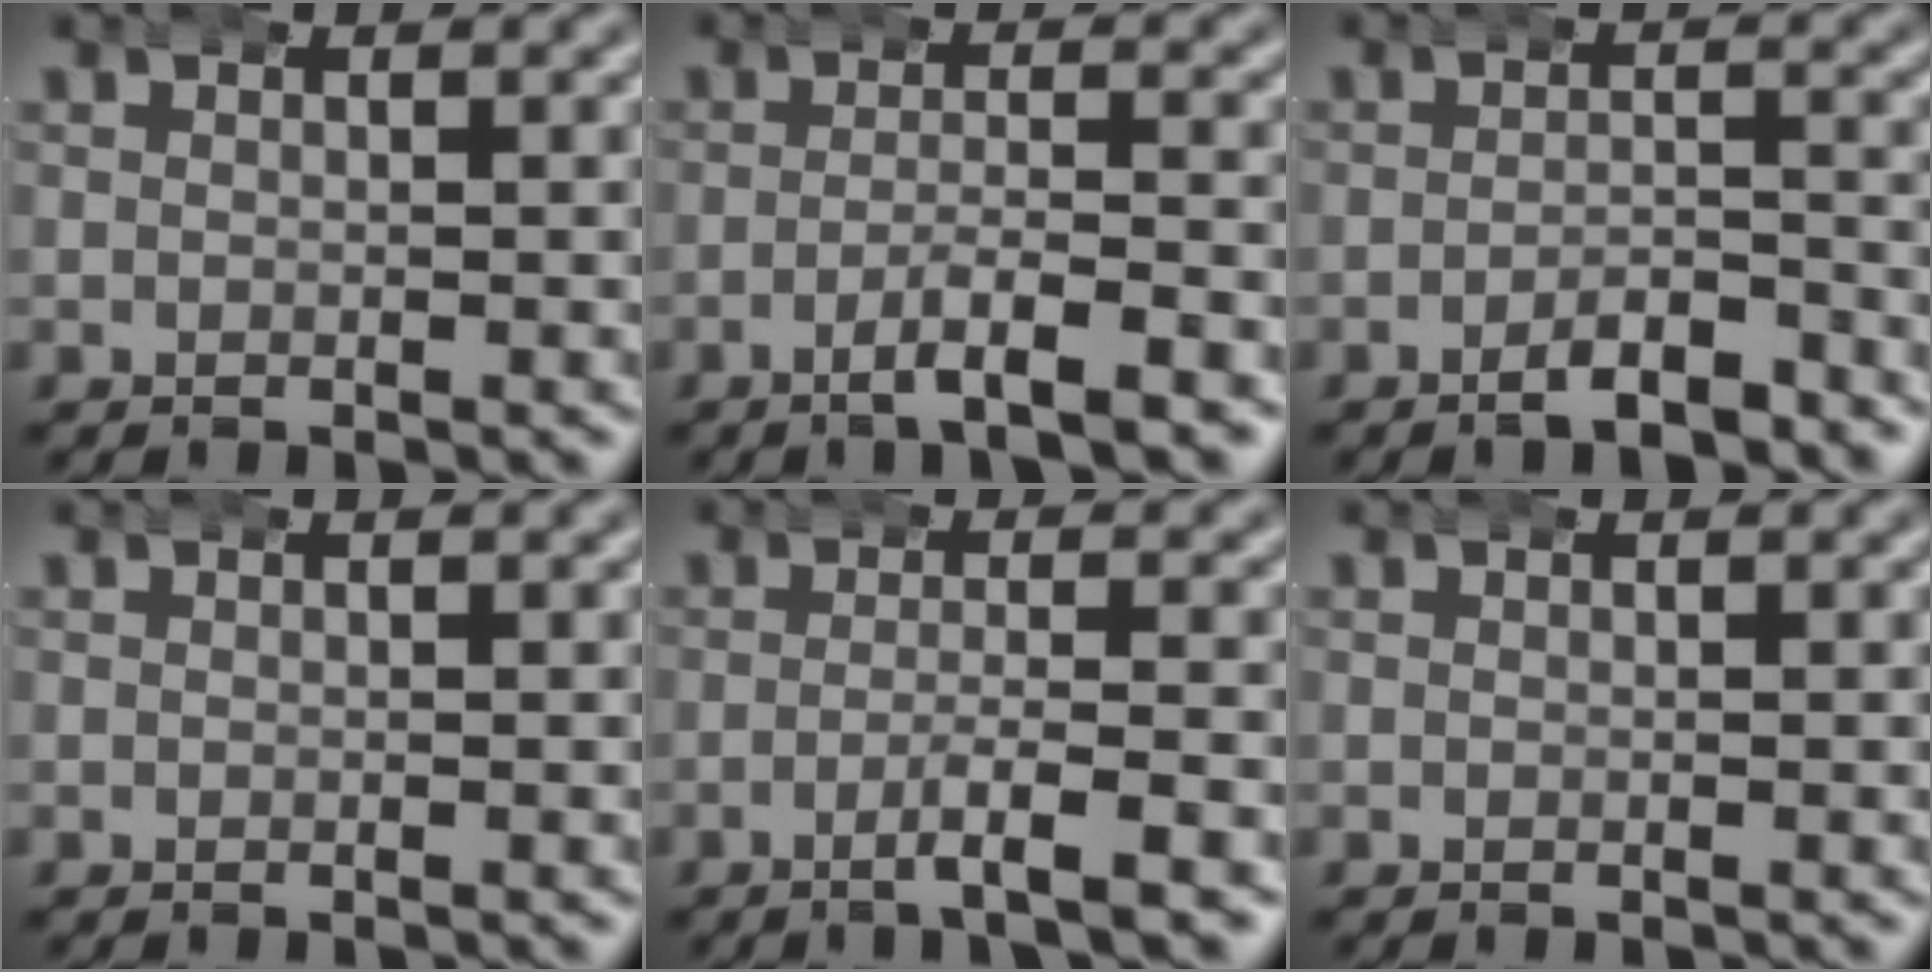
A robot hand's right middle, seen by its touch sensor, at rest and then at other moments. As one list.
[{"total": 4.3, "force": [-2.9, 0.5, 3.1], "torque": [-0.054, -0.004, -0.047]}, {"total": 4.2, "force": [-3.7, 1.0, 1.6], "torque": [-0.020, -0.008, -0.065]}, {"total": 0.0}, {"total": 3.9, "force": [-2.3, 0.1, 3.1], "torque": [-0.058, -0.006, -0.037]}, {"total": 0.0}]